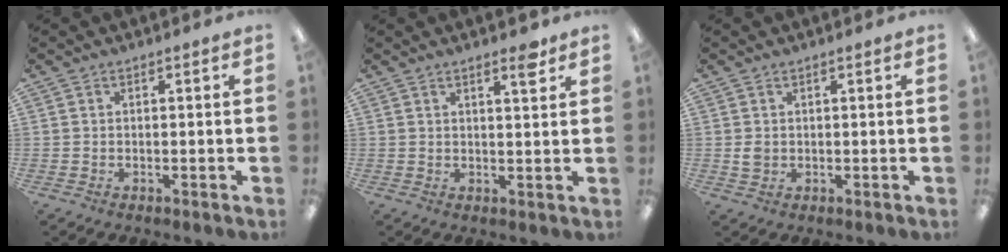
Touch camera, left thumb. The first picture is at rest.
{"total": 3.8, "force": [2.8, 0.7, 2.4], "torque": [-0.022, -0.018, 0.042]}
{"total": 1.8, "force": [0.4, 1.5, 0.9], "torque": [-0.011, -0.002, 0.006]}